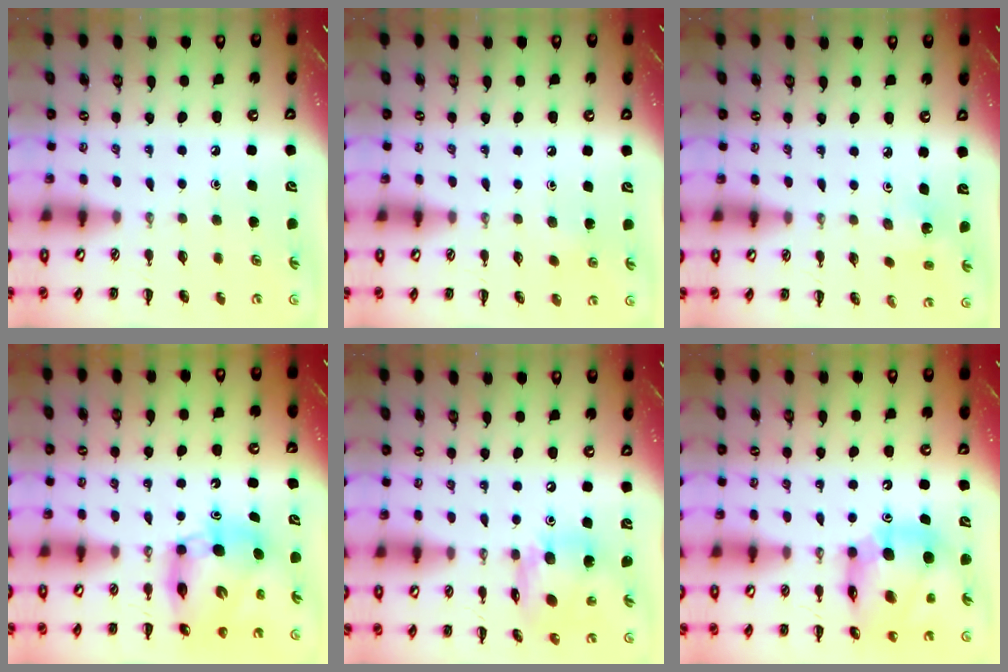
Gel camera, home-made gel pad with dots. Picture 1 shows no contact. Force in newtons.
{"total": 5.5, "press": 5.2, "slide": 1.6}
{"total": 1.5, "press": 1.4, "slide": 0.5}
{"total": 9.9, "press": 9.5, "slide": 2.8}
{"total": 13.0, "press": 13.0, "slide": 1.4}
{"total": 13.5, "press": 13.0, "slide": 3.8}